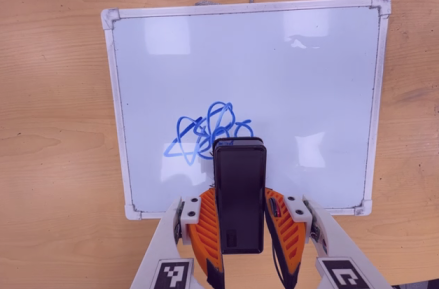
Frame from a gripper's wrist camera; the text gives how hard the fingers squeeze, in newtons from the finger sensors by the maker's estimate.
{"total": 3.8, "left": 2.5, "right": 5.2}